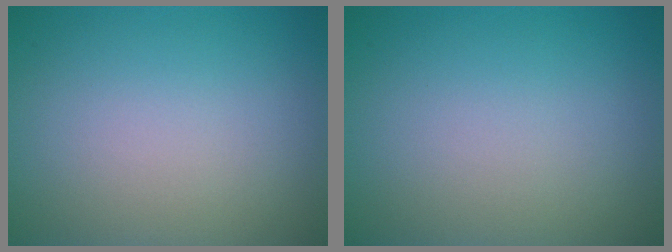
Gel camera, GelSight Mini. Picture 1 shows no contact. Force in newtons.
{"total": 0.0}